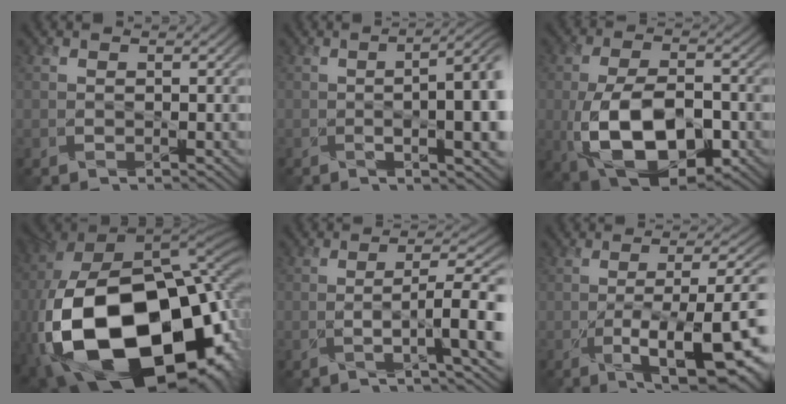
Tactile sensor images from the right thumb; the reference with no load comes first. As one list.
[{"total": 11.3, "force": [-0.5, 3.6, 10.7], "torque": [-0.122, 0.008, -0.015]}, {"total": 13.6, "force": [-4.5, 7.1, 10.7], "torque": [-0.210, -0.019, -0.078]}, {"total": 25.0, "force": [-7.9, 15.2, 18.1], "torque": [-0.403, -0.075, -0.090]}, {"total": 8.0, "force": [-1.9, 1.2, 7.7], "torque": [-0.118, 0.006, -0.036]}, {"total": 13.4, "force": [-4.2, 3.8, 12.1], "torque": [-0.163, 0.003, -0.058]}]